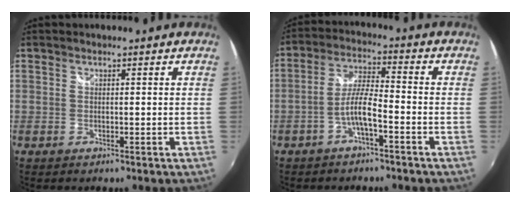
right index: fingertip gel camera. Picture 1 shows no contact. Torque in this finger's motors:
{"motor_torque": [0.91, -0.56, 0.45, 0.12]}